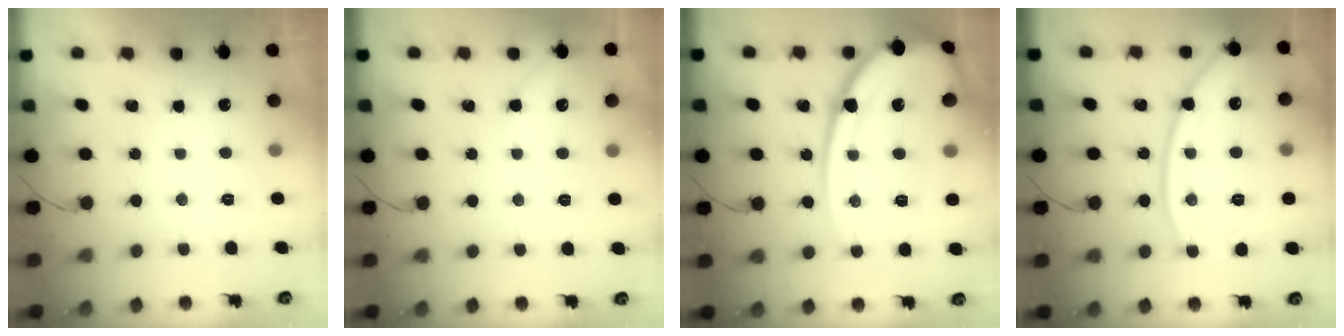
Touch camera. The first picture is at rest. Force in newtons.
{"total": 3.0, "press": 2.9, "slide": 0.5}
{"total": 18.9, "press": 18.8, "slide": 2.3}
{"total": 14.7, "press": 14.6, "slide": 1.6}